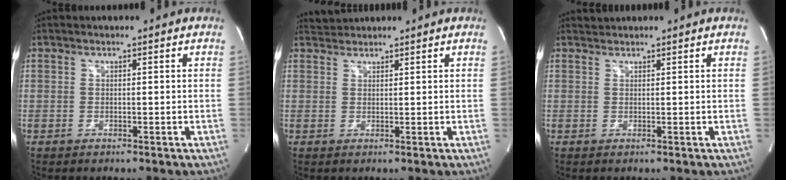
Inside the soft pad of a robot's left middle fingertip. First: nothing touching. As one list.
[{"total": 1.8, "force": [1.8, 0.0, -0.4], "torque": [-0.006, 0.012, 0.038]}, {"total": 0.9, "force": [0.8, -0.1, -0.3], "torque": [-0.009, 0.009, 0.019]}]